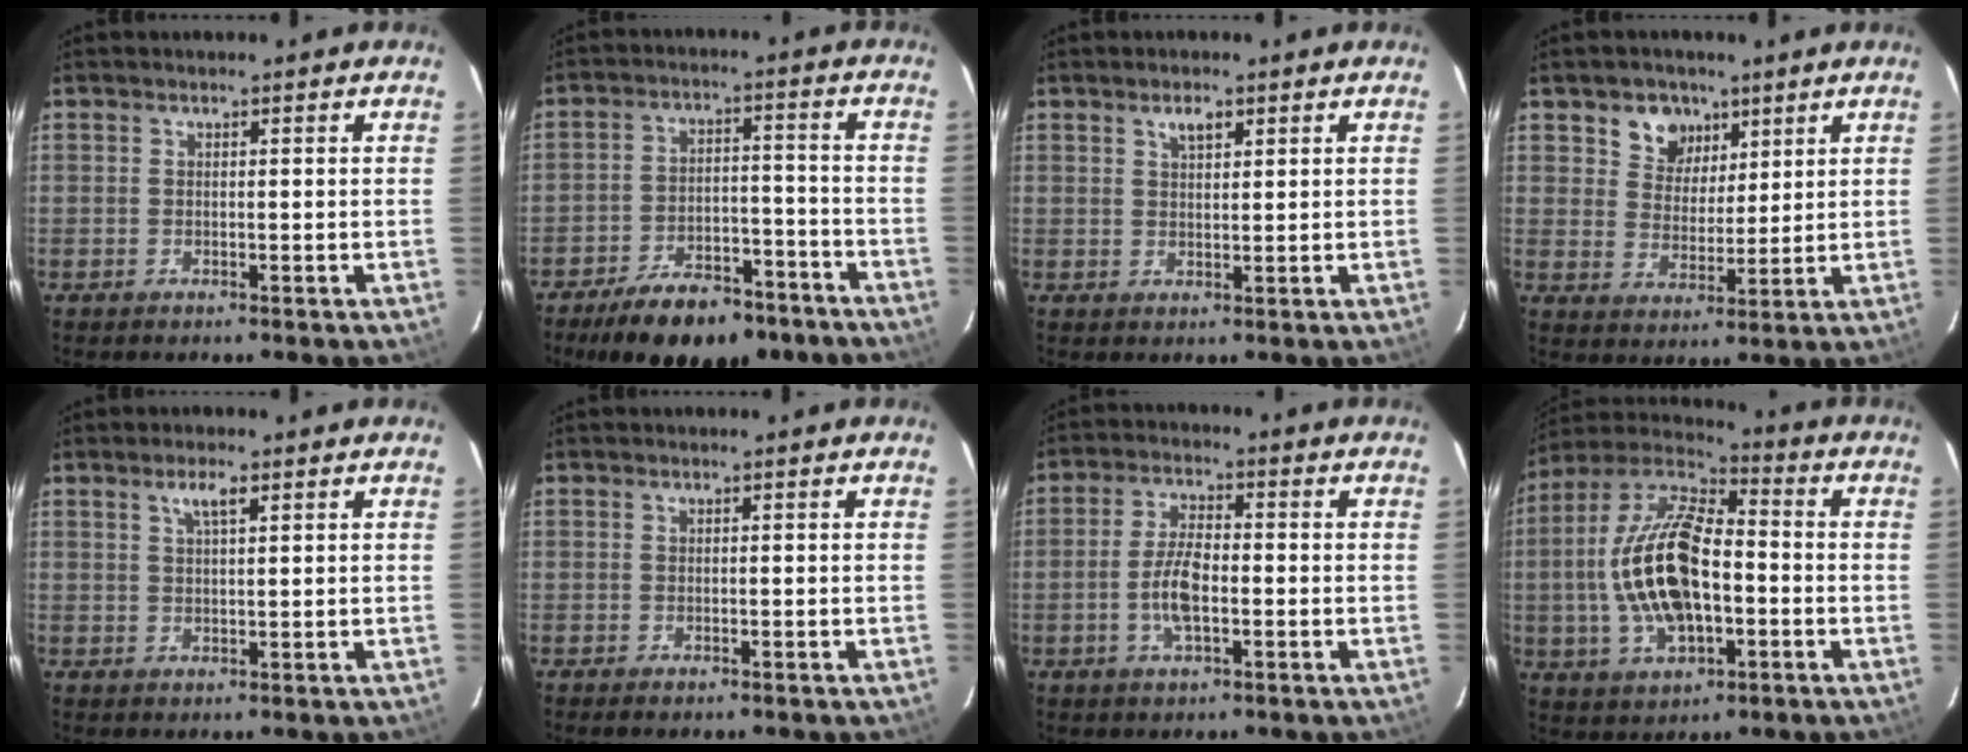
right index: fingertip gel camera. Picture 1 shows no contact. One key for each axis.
{"total": 17.7, "fx": -13.5, "fy": 7.2, "fz": 8.9, "tx": -0.169, "ty": 0.002, "tz": -0.184}
{"total": 2.6, "fx": 1.6, "fy": 1.2, "fz": 1.8, "tx": -0.028, "ty": 0.005, "tz": 0.028}
{"total": 7.0, "fx": 4.0, "fy": 5.5, "fz": 1.7, "tx": -0.031, "ty": 0.012, "tz": 0.075}
{"total": 2.8, "fx": 1.6, "fy": 0.6, "fz": 2.3, "tx": -0.040, "ty": 0.005, "tz": 0.028}
{"total": 0.6, "fx": -0.4, "fy": 0.2, "fz": 0.3, "tx": -0.007, "ty": -0.002, "tz": -0.007}
{"total": 6.7, "fx": -1.7, "fy": 2.7, "fz": 6.0, "tx": -0.122, "ty": 0.005, "tz": -0.032}
{"total": 18.5, "fx": -2.3, "fy": 8.8, "fz": 16.1, "tx": -0.330, "ty": 0.008, "tz": -0.041}